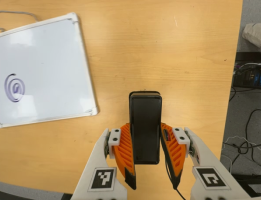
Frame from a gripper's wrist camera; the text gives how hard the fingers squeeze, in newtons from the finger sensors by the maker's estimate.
{"total": 5.0, "left": 3.3, "right": 6.6}